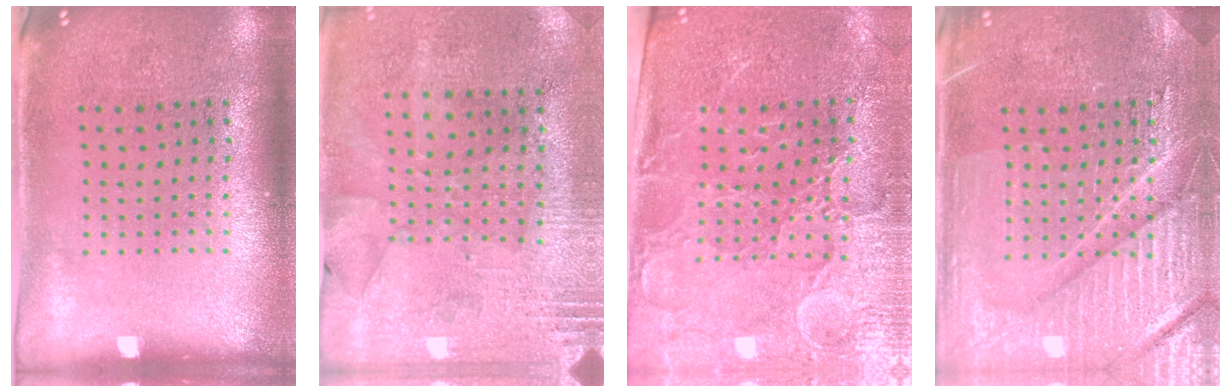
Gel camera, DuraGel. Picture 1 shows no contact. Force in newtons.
{"total": 2.7, "press": 2.3, "slide": 1.5}
{"total": 3.4, "press": 3.3, "slide": 0.9}
{"total": 4.3, "press": 4.2, "slide": 0.5}